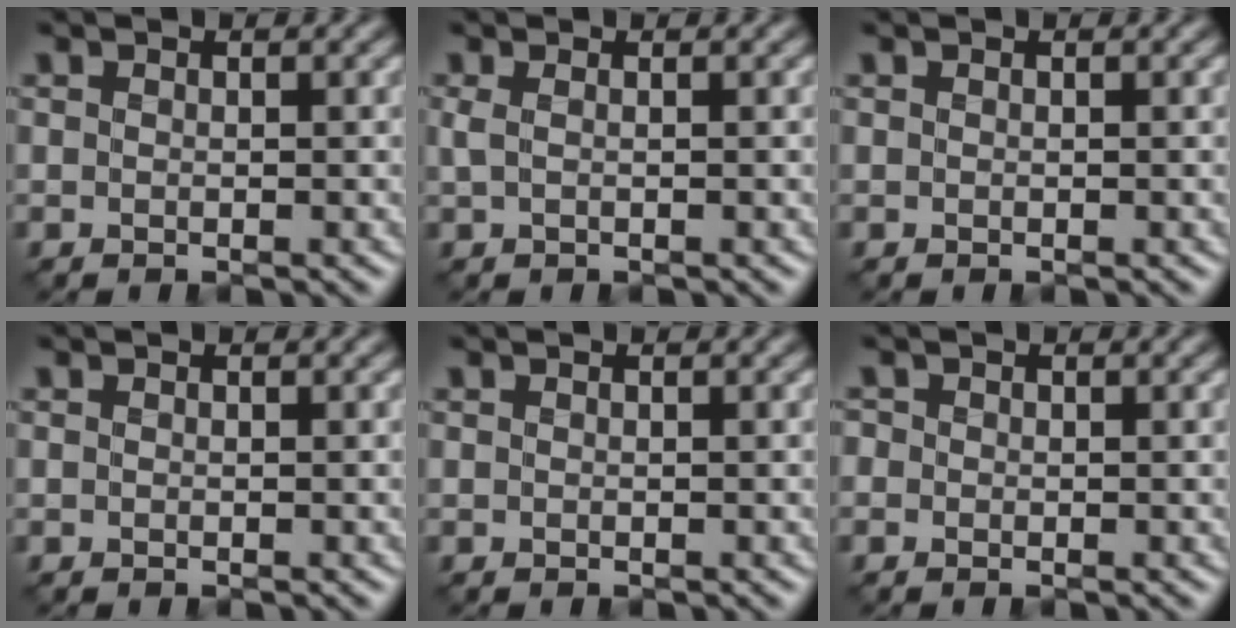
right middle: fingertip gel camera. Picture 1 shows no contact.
{"total": 0.9, "force": [0.2, 0.3, 0.9], "torque": [-0.021, 0.000, 0.001]}
{"total": 0.0}
{"total": 0.0}
{"total": 0.0}
{"total": 0.7, "force": [-0.2, 0.6, 0.1], "torque": [0.002, 0.000, -0.009]}